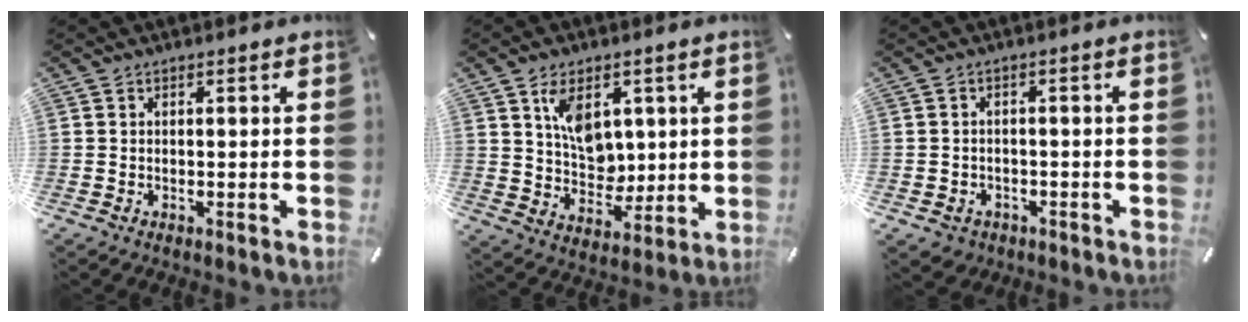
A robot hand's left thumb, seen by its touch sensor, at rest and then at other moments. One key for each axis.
{"total": 9.9, "fx": 3.9, "fy": 7.4, "fz": 5.3, "tx": -0.074, "ty": -0.009, "tz": 0.072}
{"total": 2.9, "fx": -1.3, "fy": 2.4, "fz": 0.8, "tx": -0.015, "ty": 0.007, "tz": -0.027}